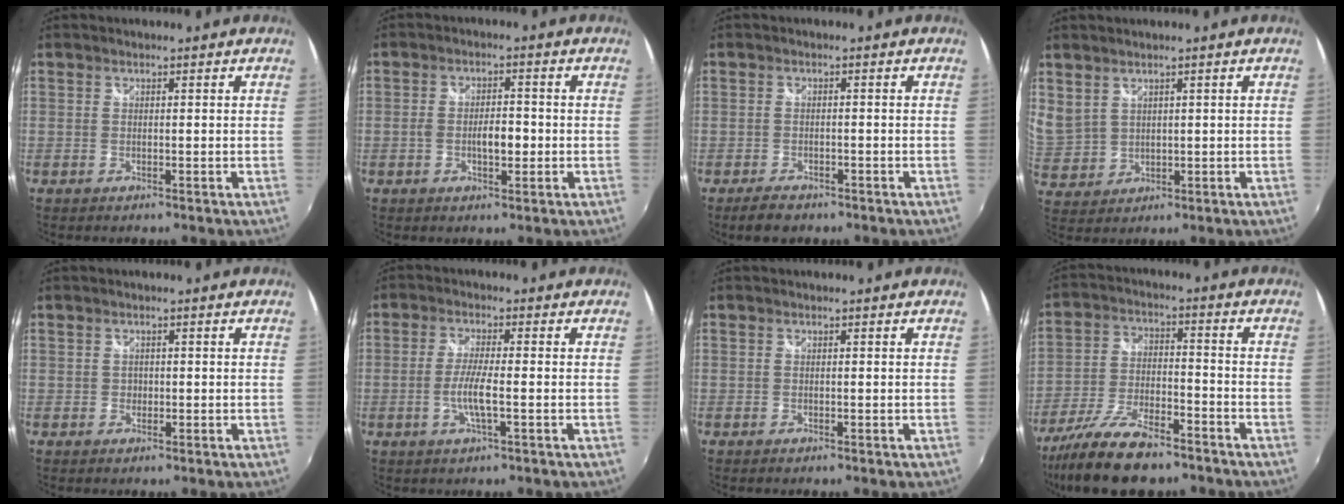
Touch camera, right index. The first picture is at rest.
{"total": 5.1, "force": [-1.3, 2.1, 4.4], "torque": [-0.081, 0.003, -0.022]}
{"total": 3.4, "force": [-2.6, 1.7, 1.4], "torque": [-0.035, -0.004, -0.041]}
{"total": 8.2, "force": [4.7, 6.0, 2.9], "torque": [-0.076, 0.012, 0.115]}
{"total": 1.0, "force": [-0.2, 1.0, 0.1], "torque": [0.000, -0.002, -0.002]}
{"total": 4.9, "force": [-1.4, 0.1, 4.7], "torque": [-0.094, -0.006, -0.028]}
{"total": 0.0}
{"total": 15.3, "force": [-12.0, 4.6, 8.4], "torque": [-0.182, -0.030, -0.213]}